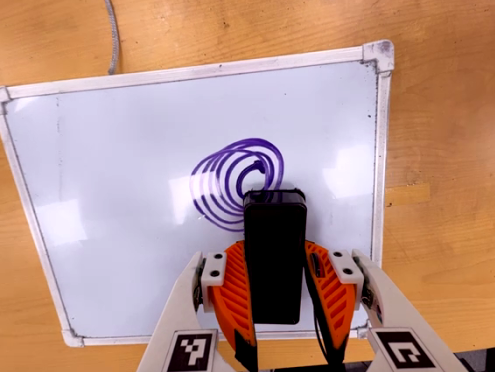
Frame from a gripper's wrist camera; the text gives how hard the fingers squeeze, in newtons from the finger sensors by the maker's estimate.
{"total": 4.4, "left": 3.2, "right": 5.6}